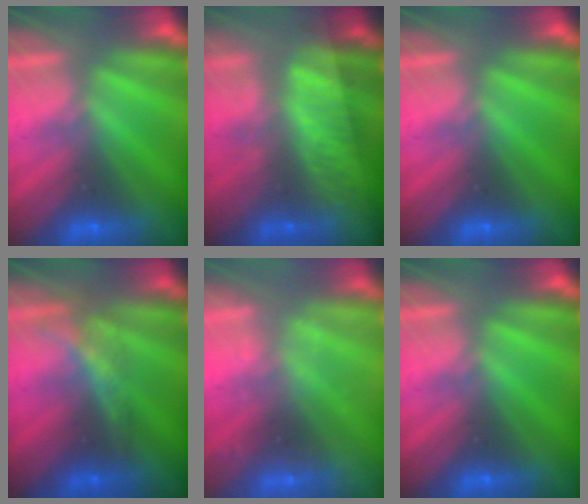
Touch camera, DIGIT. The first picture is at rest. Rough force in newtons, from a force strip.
{"total": 8.8}
{"total": 0.0}
{"total": 1.7}
{"total": 2.2}
{"total": 0.0}